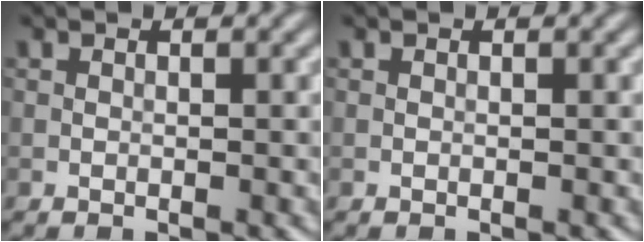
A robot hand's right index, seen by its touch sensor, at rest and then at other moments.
{"total": 0.0}